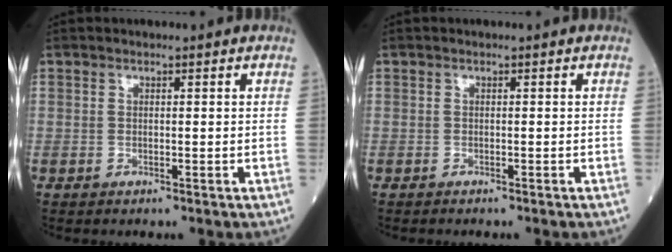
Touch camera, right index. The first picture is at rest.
{"total": 1.0, "force": [-0.9, -0.1, 0.4], "torque": [0.000, 0.001, -0.013]}